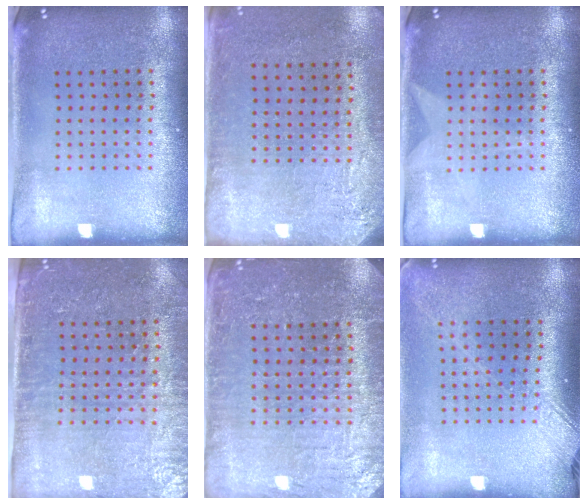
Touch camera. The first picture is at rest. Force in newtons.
{"total": 2.8, "press": 2.3, "slide": 1.5}
{"total": 1.0, "press": 1.0, "slide": 0.1}
{"total": 3.3, "press": 3.0, "slide": 1.3}
{"total": 4.1, "press": 4.0, "slide": 1.1}
{"total": 1.8, "press": 1.5, "slide": 1.1}